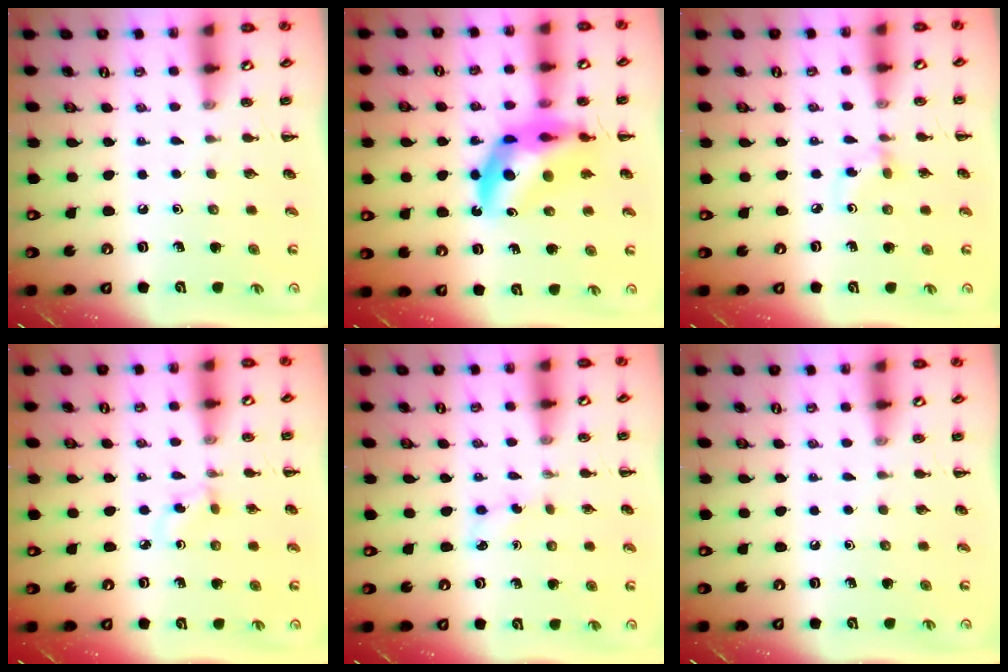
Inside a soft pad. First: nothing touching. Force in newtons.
{"total": 14.4, "press": 13.8, "slide": 4.1}
{"total": 3.2, "press": 3.0, "slide": 1.2}
{"total": 2.6, "press": 2.3, "slide": 1.1}
{"total": 3.0, "press": 2.8, "slide": 0.9}
{"total": 0.0}